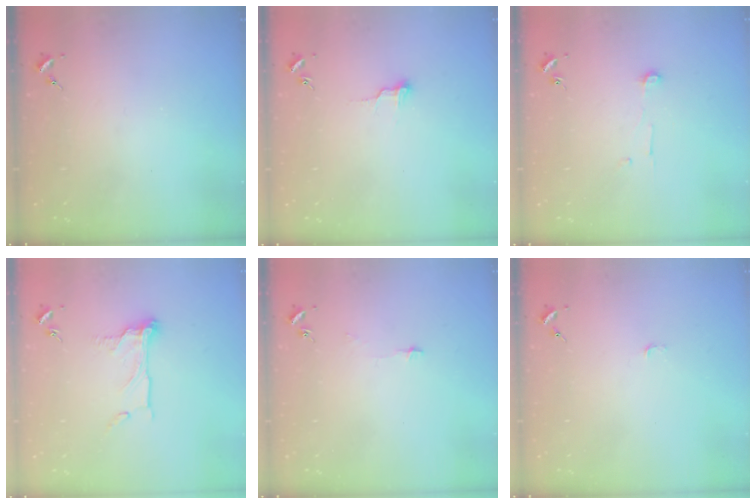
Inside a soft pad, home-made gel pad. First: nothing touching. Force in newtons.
{"total": 5.9, "press": 5.9, "slide": 0.4}
{"total": 5.0, "press": 5.0, "slide": 0.5}
{"total": 10.2, "press": 10.2, "slide": 0.7}
{"total": 3.6, "press": 3.6, "slide": 0.3}
{"total": 3.0, "press": 3.0, "slide": 0.3}